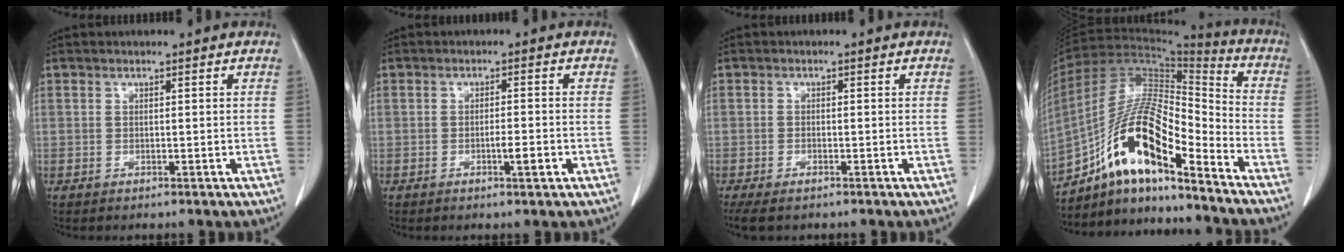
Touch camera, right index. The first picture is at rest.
{"total": 2.6, "force": [-1.0, 0.3, 2.4], "torque": [-0.038, 0.000, -0.015]}
{"total": 5.0, "force": [-3.7, 1.8, 2.8], "torque": [-0.052, -0.010, -0.059]}
{"total": 16.8, "force": [-10.5, 3.5, 12.6], "torque": [-0.241, 0.022, -0.183]}